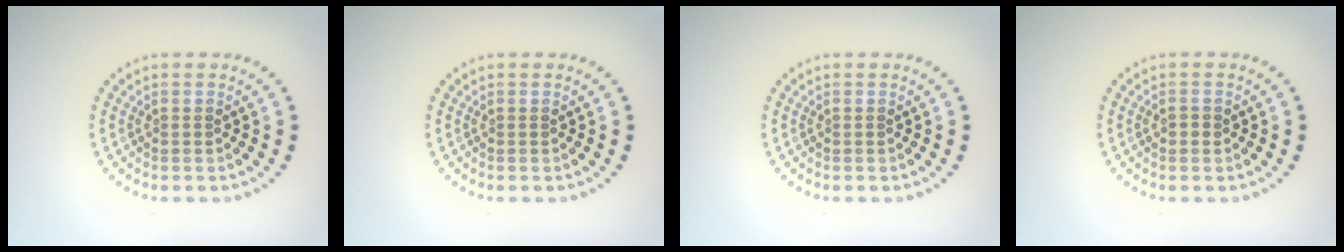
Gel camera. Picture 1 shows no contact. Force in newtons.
{"total": 0.0}
{"total": 0.0}
{"total": 0.9, "press": 0.9, "slide": 0.0}